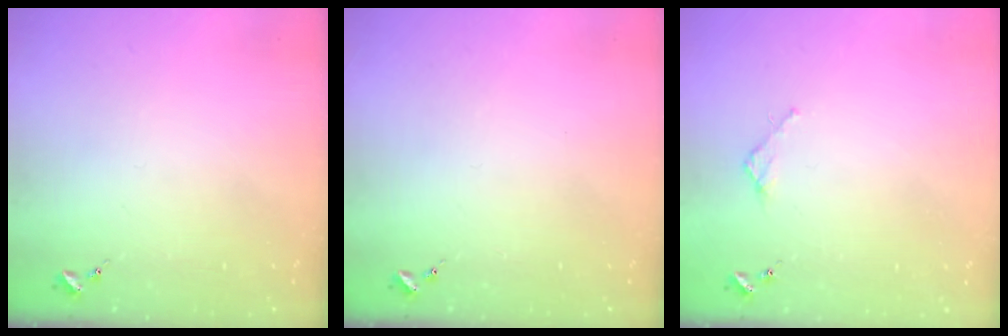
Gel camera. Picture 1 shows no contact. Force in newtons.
{"total": 0.0}
{"total": 2.4, "press": 2.3, "slide": 0.3}